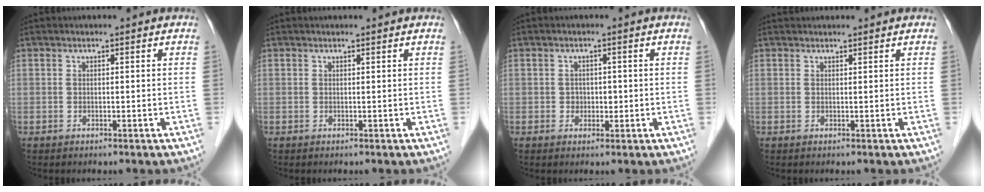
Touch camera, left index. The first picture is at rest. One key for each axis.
{"total": 0.5, "fx": 0.5, "fy": 0.0, "fz": 0.0, "tx": -0.004, "ty": 0.003, "tz": 0.009}
{"total": 1.8, "fx": -0.2, "fy": 1.5, "fz": 0.9, "tx": -0.013, "ty": 0.002, "tz": 0.000}
{"total": 2.3, "fx": 2.2, "fy": 0.4, "fz": 0.3, "tx": -0.004, "ty": 0.025, "tz": 0.033}